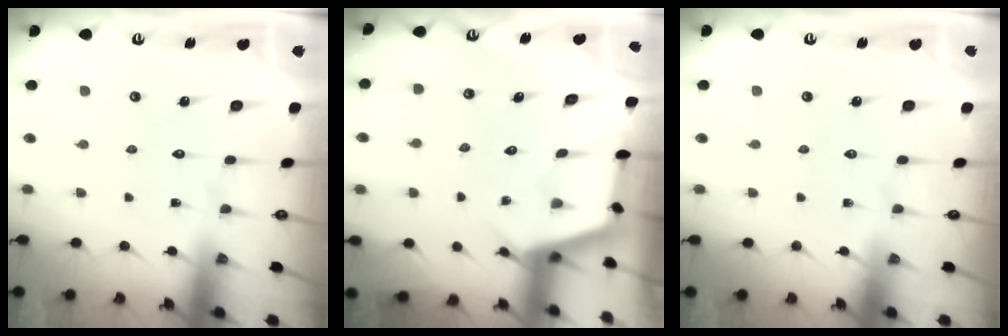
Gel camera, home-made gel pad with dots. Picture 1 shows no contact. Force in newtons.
{"total": 2.6, "press": 2.6, "slide": 0.4}
{"total": 0.0}